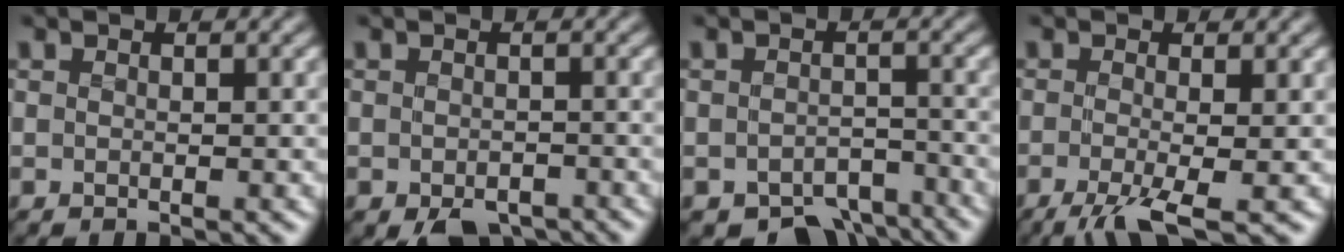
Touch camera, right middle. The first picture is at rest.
{"total": 4.0, "force": [-2.8, 2.1, 2.0], "torque": [-0.031, -0.015, -0.040]}
{"total": 5.0, "force": [-3.8, 2.6, 1.8], "torque": [-0.021, -0.023, -0.053]}
{"total": 4.5, "force": [-2.1, 1.0, 3.8], "torque": [-0.069, -0.010, -0.044]}